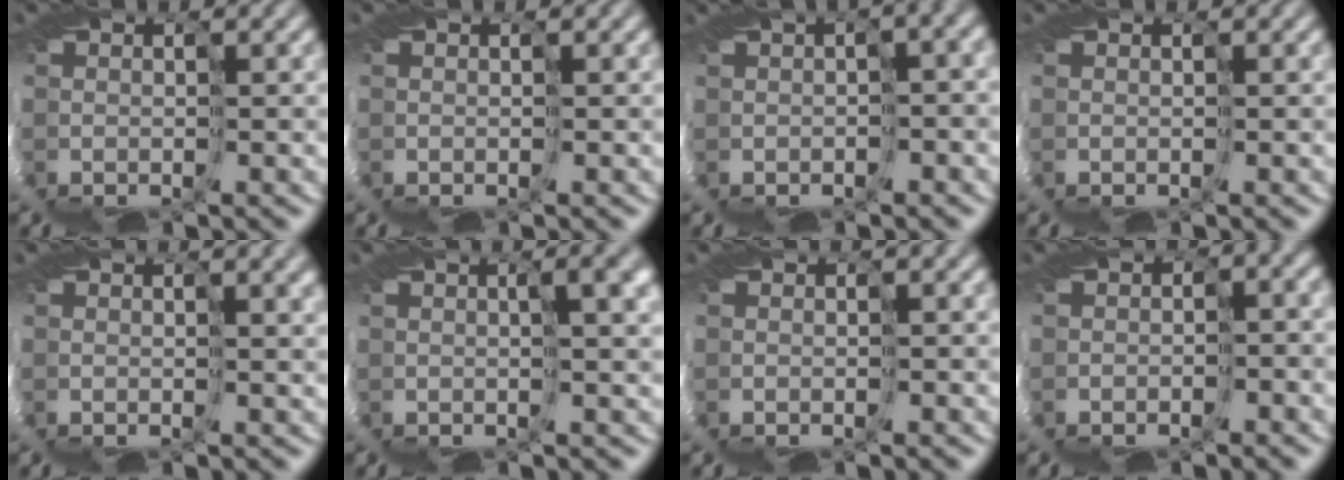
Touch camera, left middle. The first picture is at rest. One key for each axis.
{"total": 0.0}
{"total": 4.9, "fx": -0.2, "fy": 1.2, "fz": 4.7, "tx": -0.060, "ty": 0.001, "tz": 0.015}
{"total": 0.0}
{"total": 2.5, "fx": 1.6, "fy": 0.4, "fz": 1.9, "tx": -0.027, "ty": 0.006, "tz": 0.024}
{"total": 5.0, "fx": 2.6, "fy": 0.8, "fz": 4.2, "tx": -0.056, "ty": 0.016, "tz": 0.038}
{"total": 0.8, "fx": -0.5, "fy": 0.4, "fz": 0.5, "tx": -0.008, "ty": -0.002, "tz": -0.005}
{"total": 3.4, "fx": -1.8, "fy": 1.8, "fz": 2.2, "tx": -0.028, "ty": 0.006, "tz": -0.009}